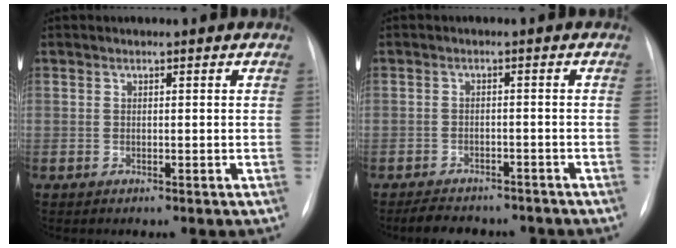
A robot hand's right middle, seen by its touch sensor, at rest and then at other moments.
{"total": 8.2, "force": [-7.0, 3.3, 2.6], "torque": [-0.041, 0.003, -0.091]}